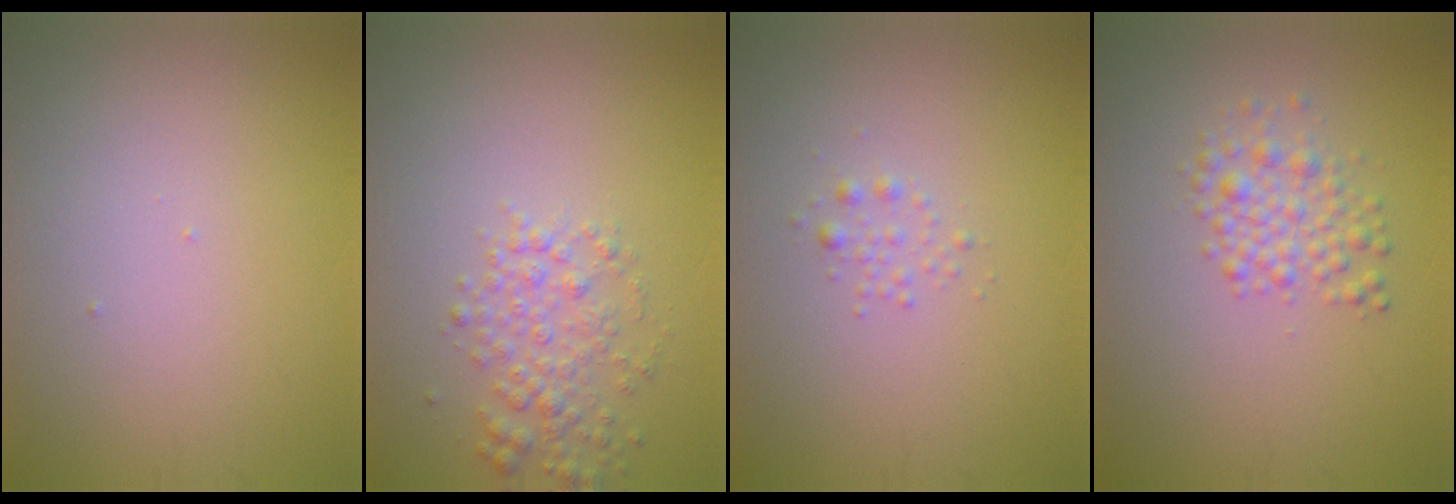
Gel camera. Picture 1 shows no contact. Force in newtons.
{"total": 2.7, "press": 2.7, "slide": 0.1}
{"total": 0.9, "press": 0.9, "slide": 0.0}
{"total": 2.7, "press": 2.7, "slide": 0.1}